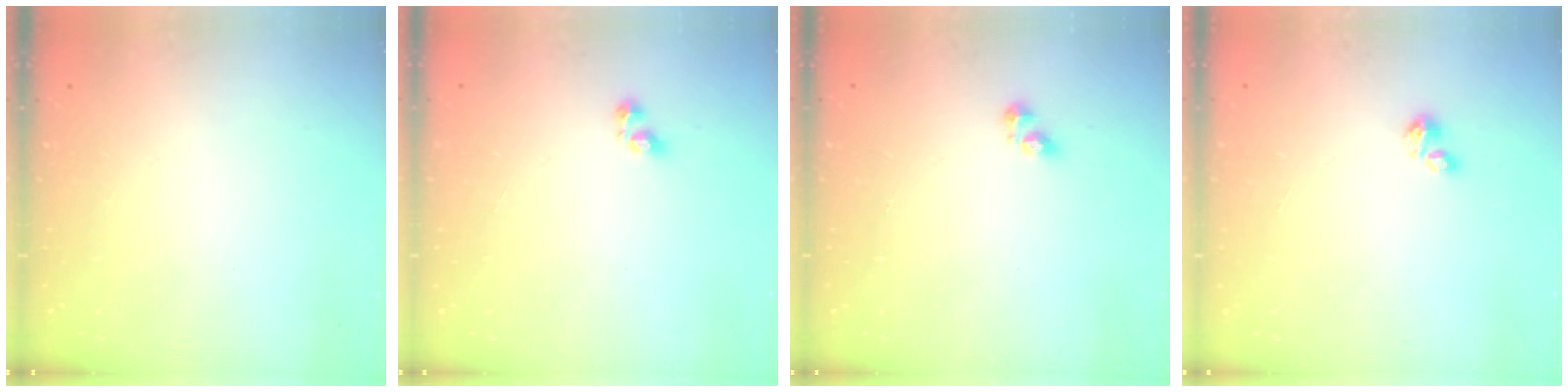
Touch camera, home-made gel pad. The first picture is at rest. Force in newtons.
{"total": 2.5, "press": 2.5, "slide": 0.1}
{"total": 2.8, "press": 2.8, "slide": 0.3}
{"total": 2.7, "press": 2.7, "slide": 0.4}